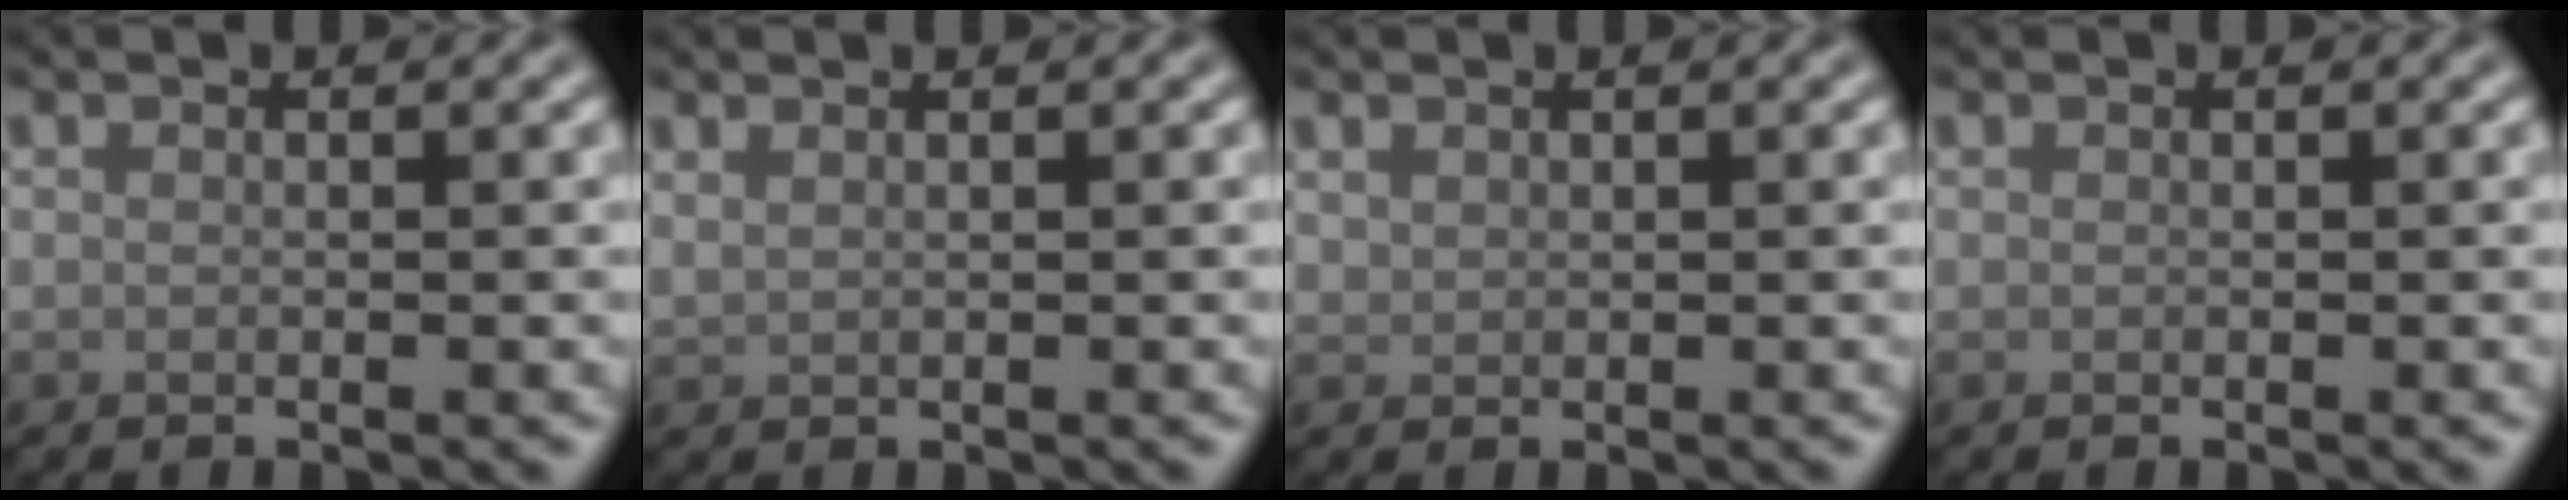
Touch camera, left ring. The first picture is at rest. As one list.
[{"total": 0.9, "force": [0.8, 0.2, 0.2], "torque": [-0.009, 0.001, 0.017]}, {"total": 0.8, "force": [0.6, 0.4, 0.1], "torque": [-0.003, -0.001, 0.018]}, {"total": 0.0}]